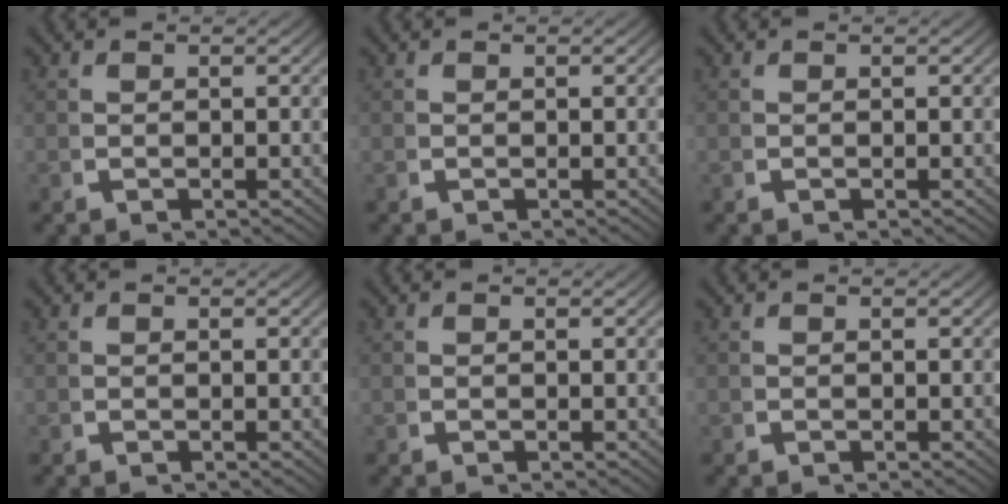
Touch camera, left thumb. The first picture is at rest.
{"total": 0.0}
{"total": 0.0}
{"total": 0.0}
{"total": 0.0}
{"total": 0.0}